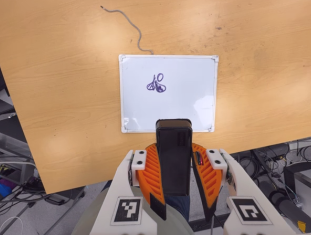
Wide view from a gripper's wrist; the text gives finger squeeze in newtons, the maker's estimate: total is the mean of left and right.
{"total": 10.4, "left": 8.1, "right": 12.6}